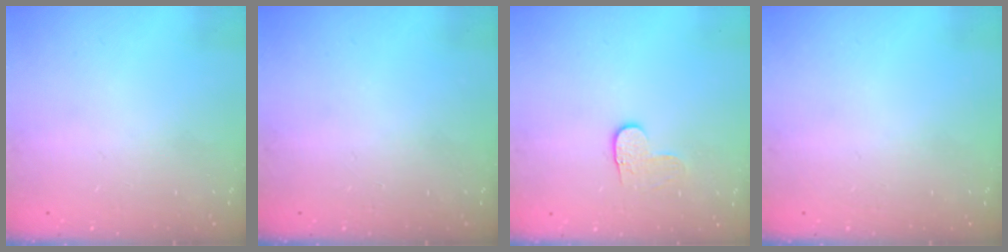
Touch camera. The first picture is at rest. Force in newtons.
{"total": 0.0}
{"total": 3.3, "press": 3.3, "slide": 0.4}
{"total": 0.0}